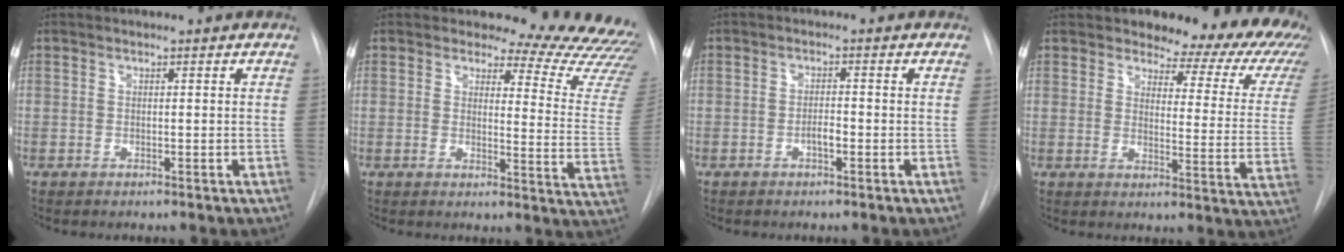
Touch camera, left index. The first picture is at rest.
{"total": 17.4, "force": [17.0, 2.5, 2.9], "torque": [-0.006, -0.150, 0.157]}
{"total": 1.7, "force": [-0.8, 0.5, 1.5], "torque": [-0.024, 0.003, -0.015]}
{"total": 18.8, "force": [16.3, 5.7, 7.4], "torque": [-0.076, -0.069, 0.172]}